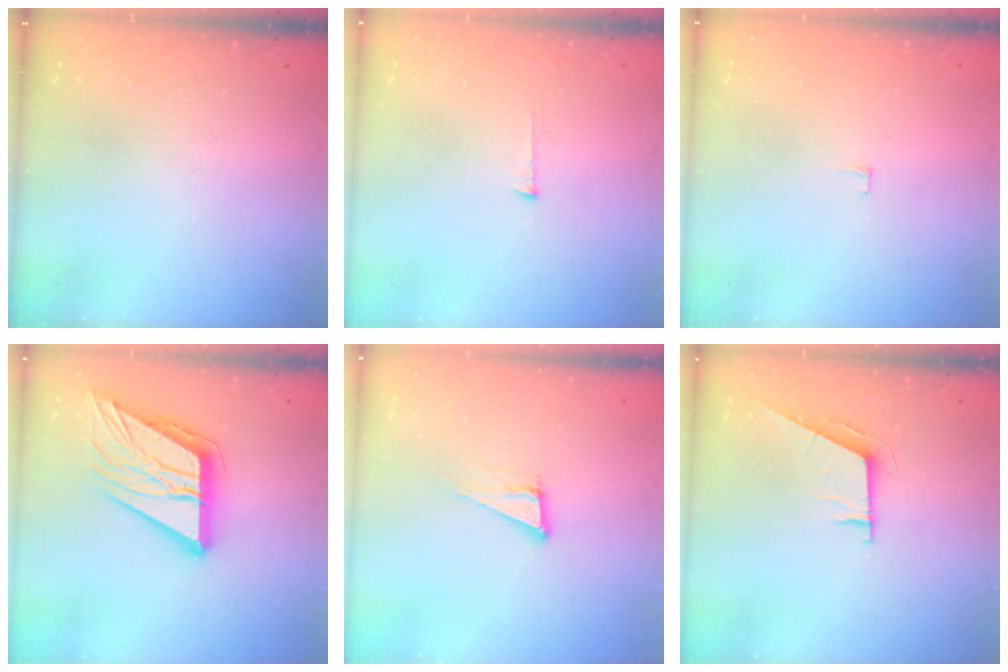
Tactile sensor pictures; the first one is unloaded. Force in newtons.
{"total": 4.0, "press": 4.0, "slide": 0.2}
{"total": 3.8, "press": 3.8, "slide": 0.3}
{"total": 17.6, "press": 17.5, "slide": 2.0}
{"total": 6.8, "press": 6.2, "slide": 2.8}
{"total": 6.3, "press": 6.3, "slide": 0.7}